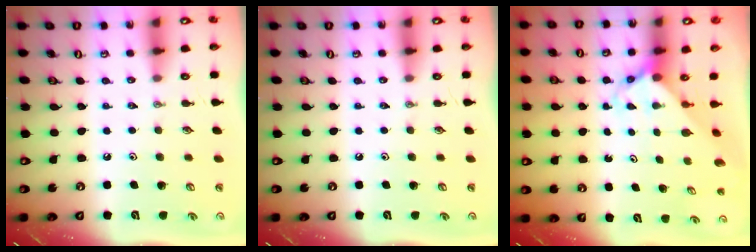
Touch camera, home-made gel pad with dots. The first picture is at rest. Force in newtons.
{"total": 0.0}
{"total": 3.4, "press": 3.4, "slide": 0.3}